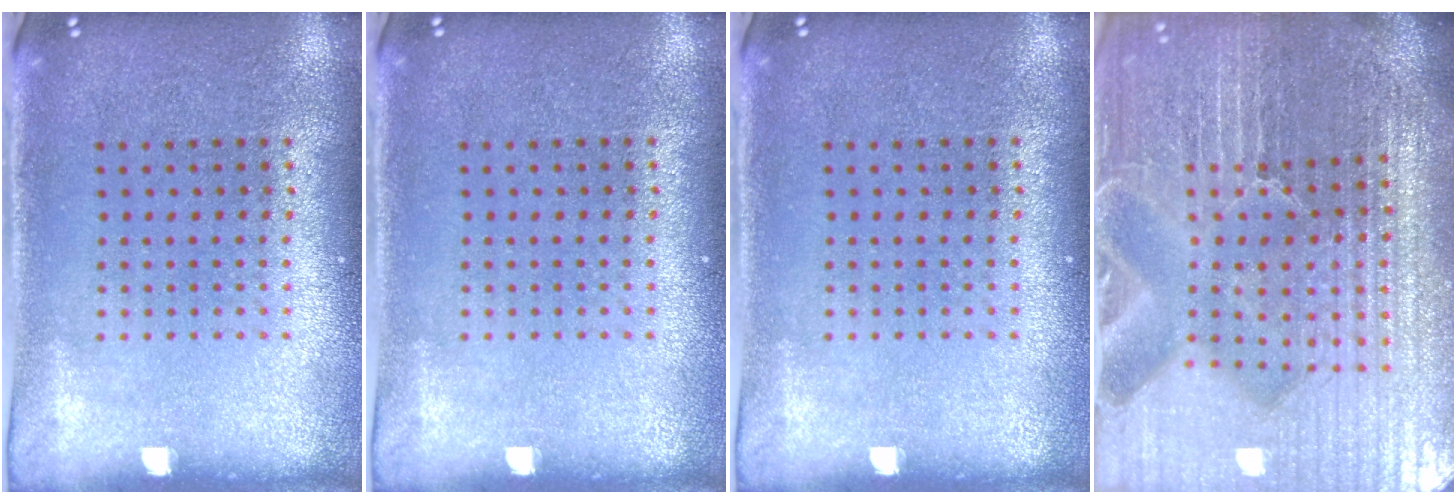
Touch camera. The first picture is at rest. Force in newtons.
{"total": 0.0}
{"total": 0.0}
{"total": 6.8, "press": 6.0, "slide": 3.3}